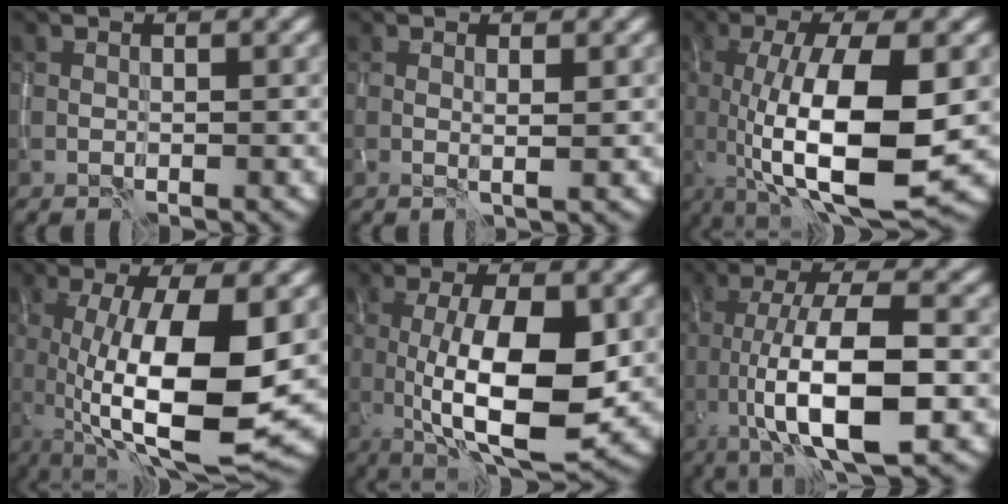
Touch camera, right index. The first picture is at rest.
{"total": 0.9, "force": [0.3, -0.1, 0.9], "torque": [-0.016, -0.003, 0.002]}
{"total": 11.6, "force": [-1.3, 3.7, 10.9], "torque": [-0.188, -0.013, -0.021]}
{"total": 11.9, "force": [-0.9, 3.7, 11.3], "torque": [-0.197, -0.017, -0.013]}
{"total": 10.5, "force": [-0.7, 3.4, 9.9], "torque": [-0.167, -0.011, -0.008]}
{"total": 10.3, "force": [-2.1, 3.1, 9.6], "torque": [-0.162, 0.003, -0.038]}